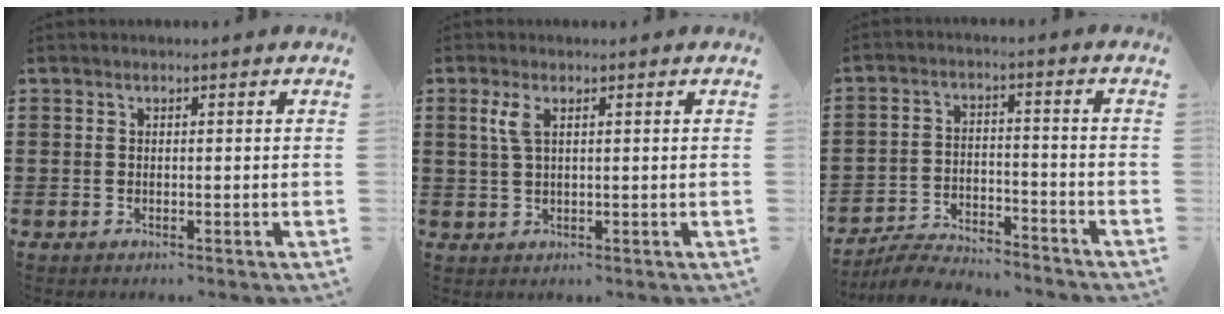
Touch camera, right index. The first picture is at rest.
{"total": 2.8, "force": [1.1, 1.0, 2.4], "torque": [-0.051, 0.007, 0.017]}
{"total": 5.5, "force": [-5.4, 0.5, 0.6], "torque": [-0.019, 0.006, -0.108]}